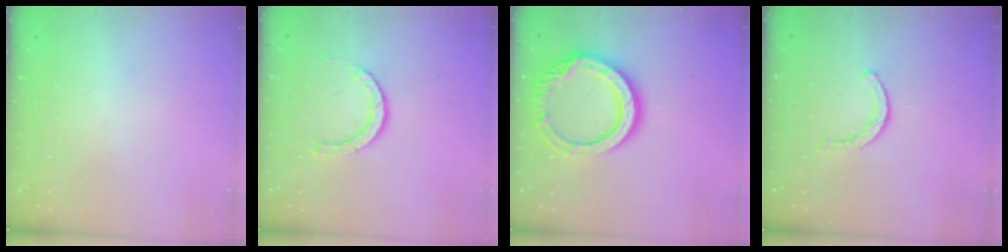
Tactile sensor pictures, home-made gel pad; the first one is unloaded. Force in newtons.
{"total": 2.9, "press": 2.9, "slide": 0.2}
{"total": 13.9, "press": 13.9, "slide": 1.0}
{"total": 1.8, "press": 1.8, "slide": 0.3}